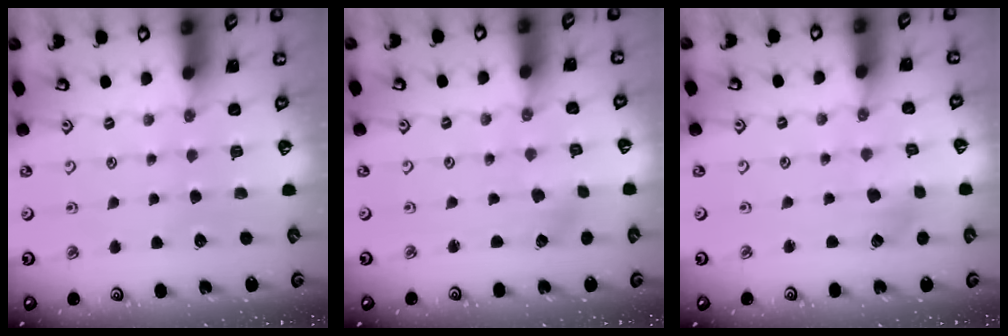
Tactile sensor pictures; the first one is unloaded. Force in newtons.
{"total": 0.6, "press": 0.6, "slide": 0.1}
{"total": 3.0, "press": 3.0, "slide": 0.4}